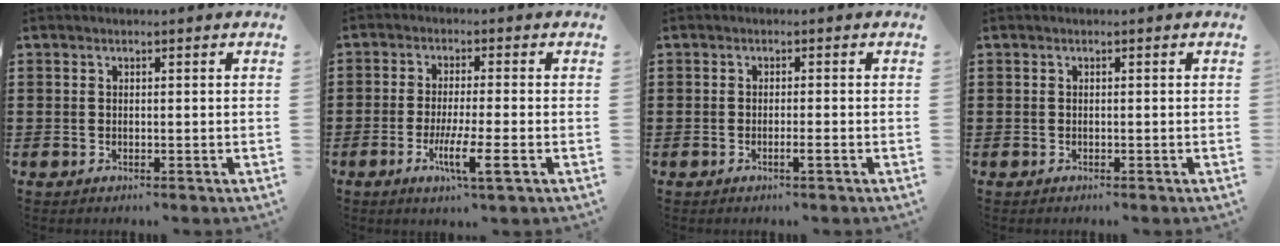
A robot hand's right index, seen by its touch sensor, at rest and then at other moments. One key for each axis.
{"total": 6.8, "fx": -2.7, "fy": 0.7, "fz": 6.1, "tx": -0.104, "ty": -0.009, "tz": -0.045}
{"total": 1.5, "fx": -0.8, "fy": -0.1, "fz": 1.3, "tx": -0.022, "ty": -0.004, "tz": -0.015}
{"total": 0.0}